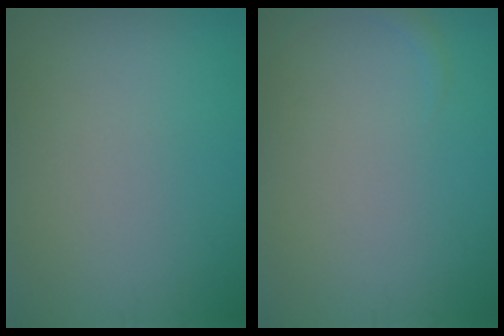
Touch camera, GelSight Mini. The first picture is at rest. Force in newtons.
{"total": 0.8, "press": 0.8, "slide": 0.0}